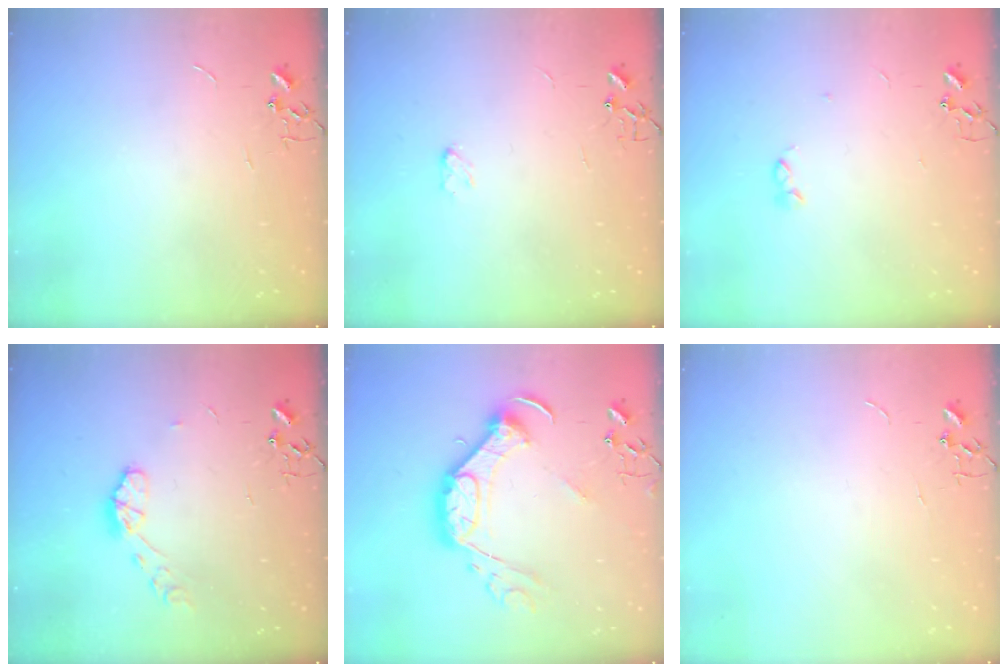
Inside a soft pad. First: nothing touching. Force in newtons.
{"total": 2.9, "press": 2.9, "slide": 0.5}
{"total": 2.8, "press": 2.7, "slide": 0.5}
{"total": 7.5, "press": 7.5, "slide": 0.5}
{"total": 15.8, "press": 15.8, "slide": 0.6}
{"total": 0.0}